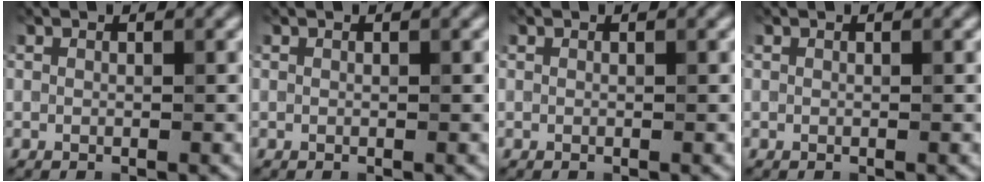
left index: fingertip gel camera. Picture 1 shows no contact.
{"total": 0.0}
{"total": 0.0}
{"total": 0.0}